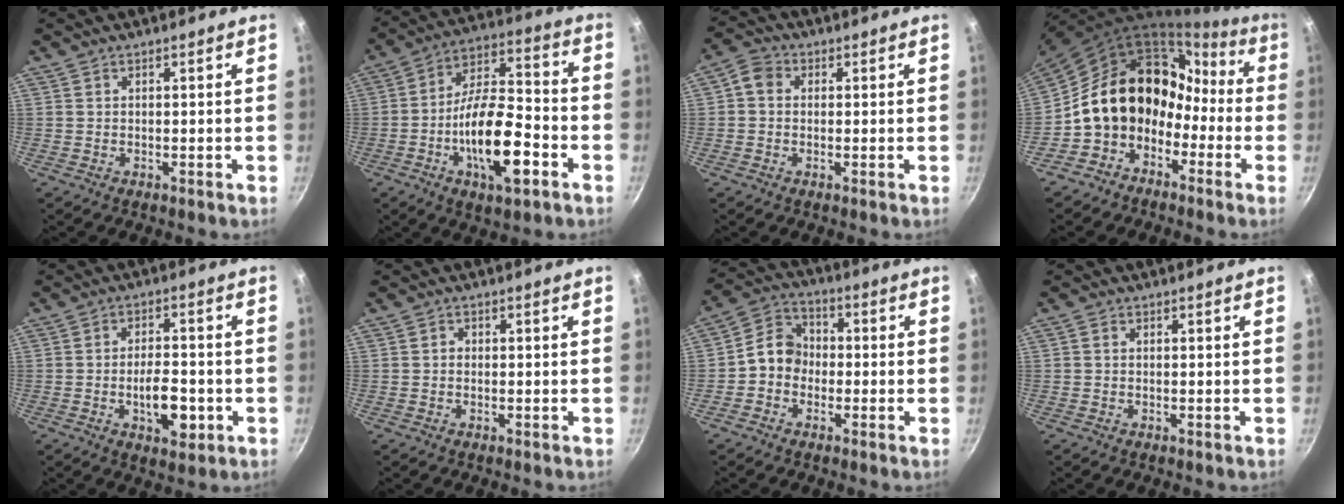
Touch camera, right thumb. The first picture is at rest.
{"total": 17.4, "force": [-6.1, 7.1, 14.7], "torque": [-0.236, 0.043, -0.110]}
{"total": 3.7, "force": [0.2, 3.2, 1.9], "torque": [-0.032, 0.009, -0.011]}
{"total": 17.5, "force": [-4.1, 13.9, 9.9], "torque": [-0.130, 0.079, -0.077]}
{"total": 8.6, "force": [-2.4, 4.1, 7.1], "torque": [-0.092, 0.013, -0.036]}
{"total": 0.8, "force": [-0.2, 0.7, 0.3], "torque": [-0.002, 0.003, -0.004]}
{"total": 7.2, "force": [-1.3, 6.1, 3.7], "torque": [-0.038, 0.027, -0.044]}
{"total": 0.5, "force": [0.0, 0.4, 0.3], "torque": [-0.005, 0.004, -0.001]}